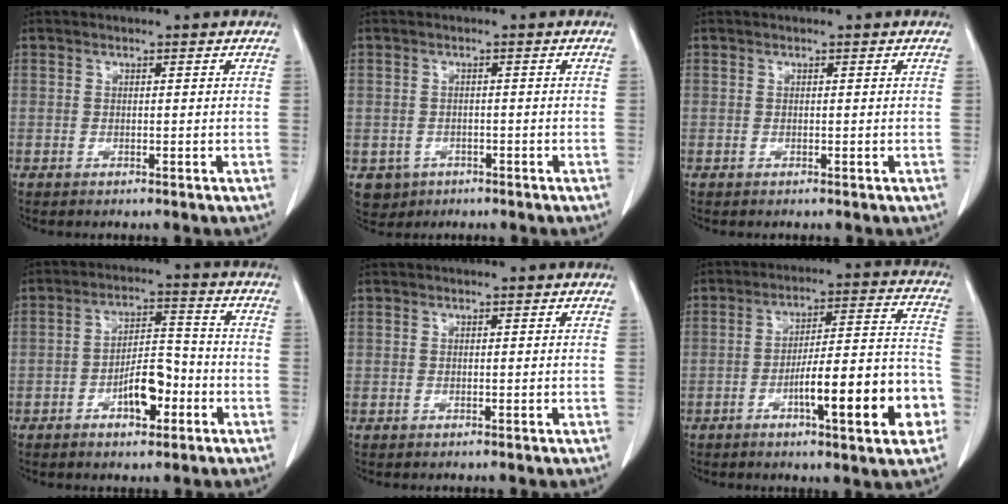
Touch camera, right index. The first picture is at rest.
{"total": 3.6, "force": [-1.5, 3.3, 0.3], "torque": [-0.003, 0.008, -0.017]}
{"total": 0.0}
{"total": 7.3, "force": [-3.2, 2.9, 5.9], "torque": [-0.100, 0.014, -0.051]}
{"total": 0.0}
{"total": 15.6, "force": [-5.8, 2.1, 14.3], "torque": [-0.205, 0.018, -0.082]}